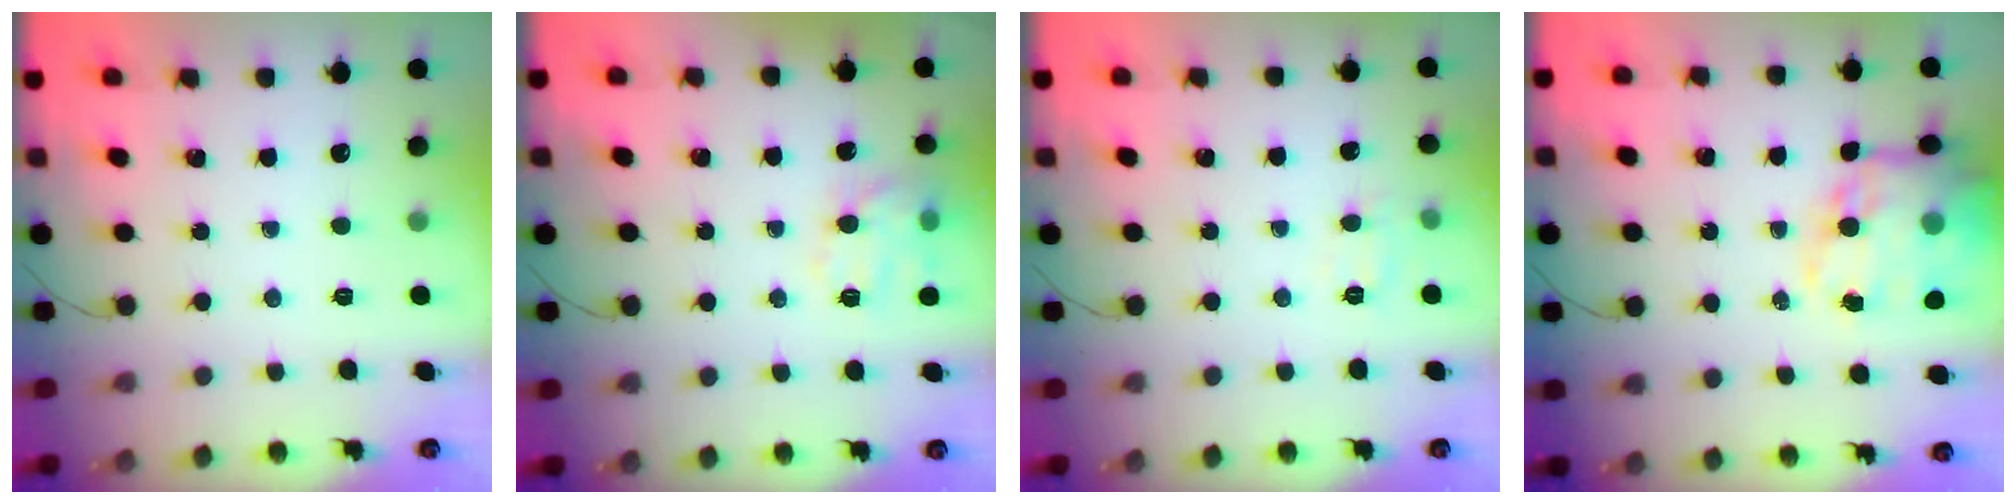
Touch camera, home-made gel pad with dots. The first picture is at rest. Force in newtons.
{"total": 11.5, "press": 11.5, "slide": 0.6}
{"total": 6.6, "press": 6.3, "slide": 1.6}
{"total": 21.1, "press": 20.5, "slide": 4.9}